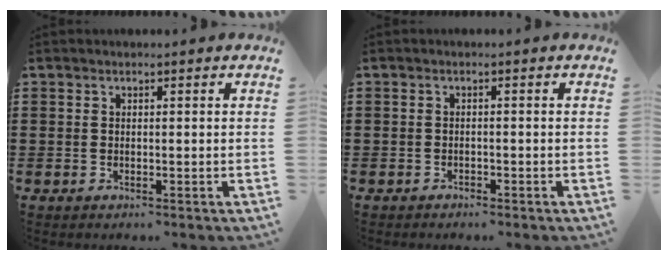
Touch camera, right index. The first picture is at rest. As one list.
[{"total": 1.0, "force": [-1.0, 0.1, -0.1], "torque": [-0.003, 0.000, -0.023]}]